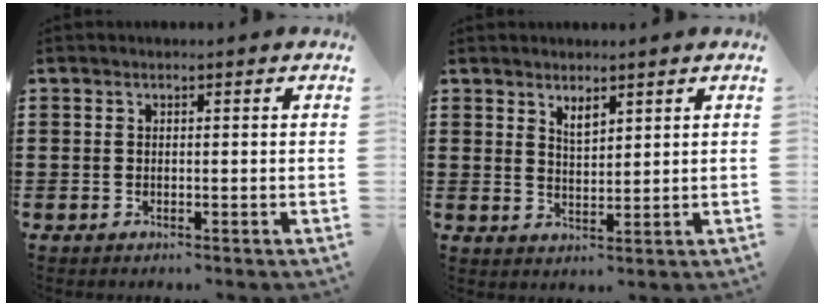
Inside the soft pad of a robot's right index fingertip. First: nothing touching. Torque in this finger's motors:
{"motor_torque": [-0.08, 0.09, 0.07, 0.02]}